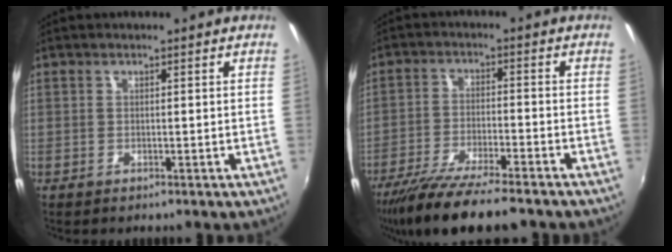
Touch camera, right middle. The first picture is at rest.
{"total": 13.2, "force": [-10.8, 1.6, 7.4], "torque": [-0.156, -0.038, -0.184]}